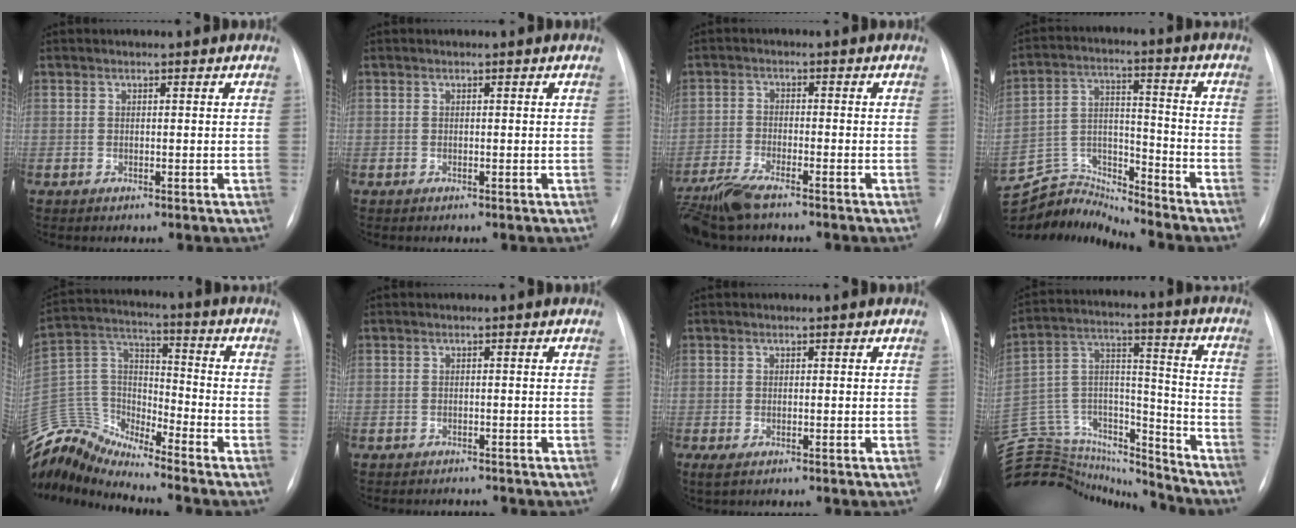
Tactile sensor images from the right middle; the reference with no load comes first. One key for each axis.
{"total": 0.0}
{"total": 7.4, "fx": -6.0, "fy": 1.2, "fz": 4.3, "tx": -0.090, "ty": -0.019, "tz": -0.113}
{"total": 11.9, "fx": -11.9, "fy": 0.2, "fz": -0.5, "tx": 0.005, "ty": 0.048, "tz": -0.223}
{"total": 13.3, "fx": -13.1, "fy": 0.3, "fz": 2.0, "tx": -0.046, "ty": 0.049, "tz": -0.259}
{"total": 3.5, "fx": -3.3, "fy": 0.7, "fz": 0.7, "tx": -0.004, "ty": -0.003, "tz": -0.044}
{"total": 2.3, "fx": -1.7, "fy": 0.5, "fz": 1.5, "tx": -0.021, "ty": -0.008, "tz": -0.021}
{"total": 29.3, "fx": -27.2, "fy": 7.4, "fz": 8.1, "tx": -0.211, "ty": 0.023, "tz": -0.426}